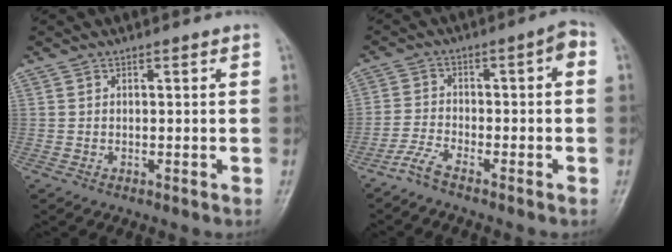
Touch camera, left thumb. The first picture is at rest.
{"total": 5.8, "force": [-3.2, 1.0, 4.7], "torque": [-0.084, 0.041, -0.060]}